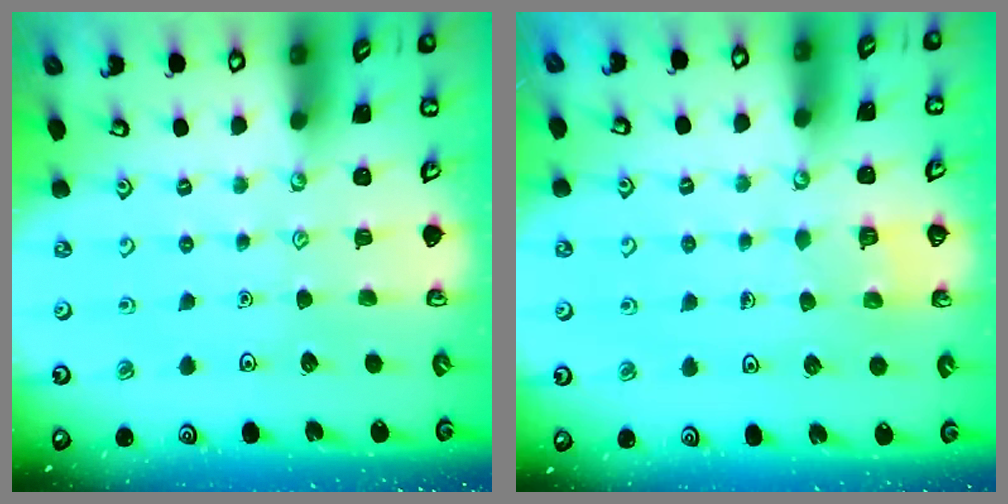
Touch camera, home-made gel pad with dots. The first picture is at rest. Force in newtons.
{"total": 2.8, "press": 2.8, "slide": 0.1}